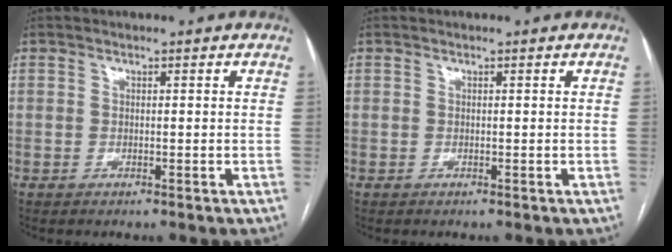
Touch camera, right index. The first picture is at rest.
{"total": 0.0}